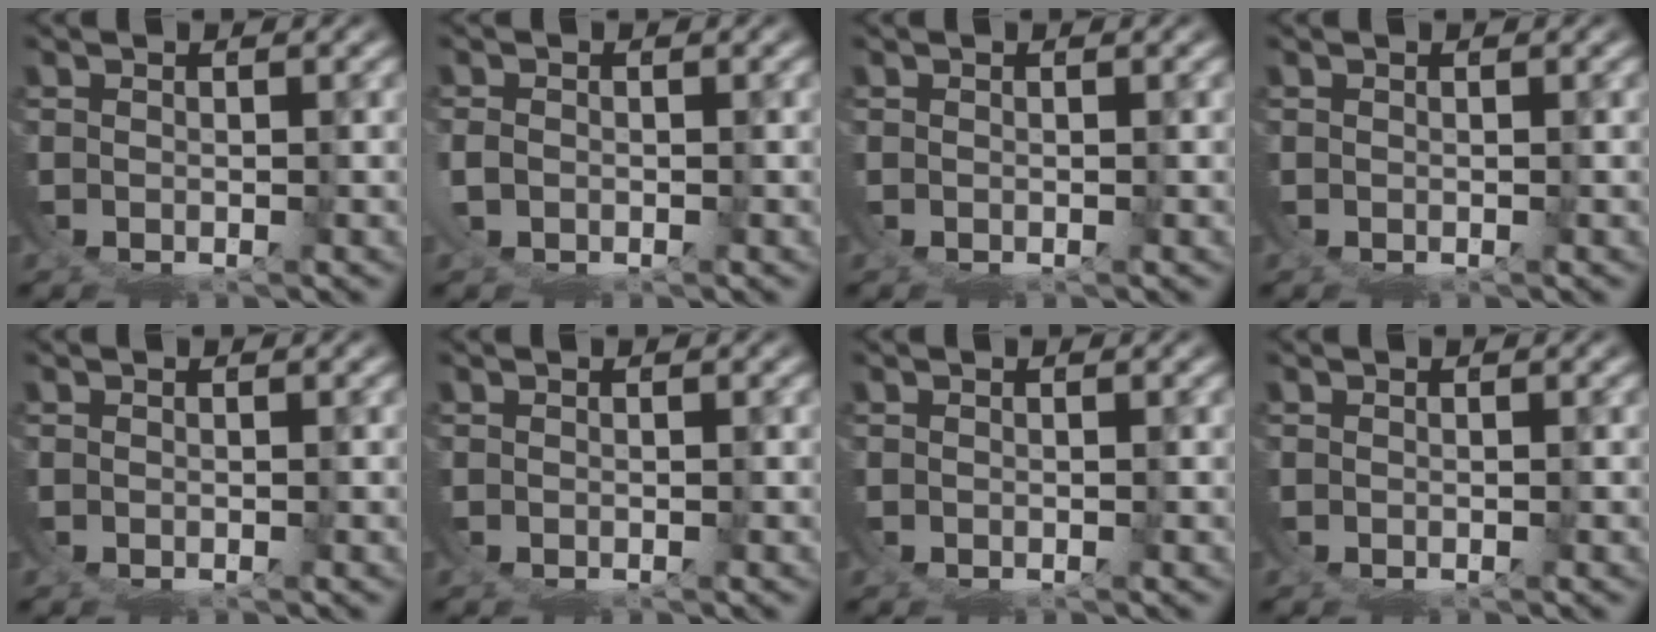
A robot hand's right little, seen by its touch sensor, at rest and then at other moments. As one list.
[{"total": 0.6, "force": [-0.1, -0.3, 0.5], "torque": [-0.020, -0.004, 0.003]}, {"total": 0.0}, {"total": 0.0}, {"total": 0.0}, {"total": 0.0}, {"total": 0.0}, {"total": 0.0}]